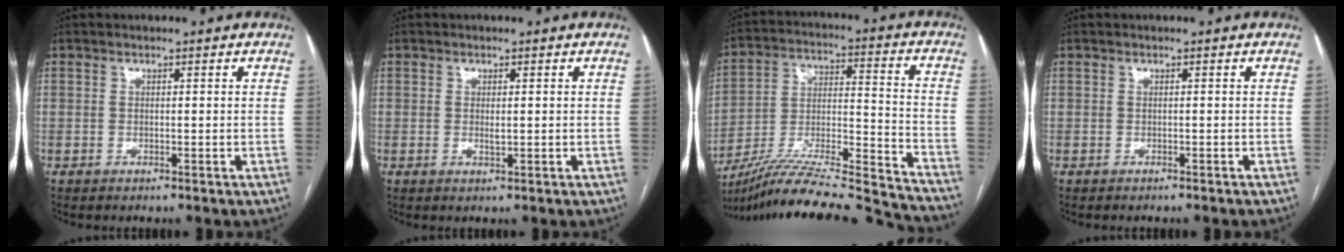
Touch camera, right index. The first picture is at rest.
{"total": 1.3, "force": [0.0, 0.3, 1.2], "torque": [-0.025, -0.003, 0.002]}
{"total": 28.0, "force": [-25.7, 0.6, 10.9], "torque": [-0.153, -0.016, -0.394]}
{"total": 1.1, "force": [-1.0, 0.1, 0.4], "torque": [-0.007, -0.001, -0.014]}